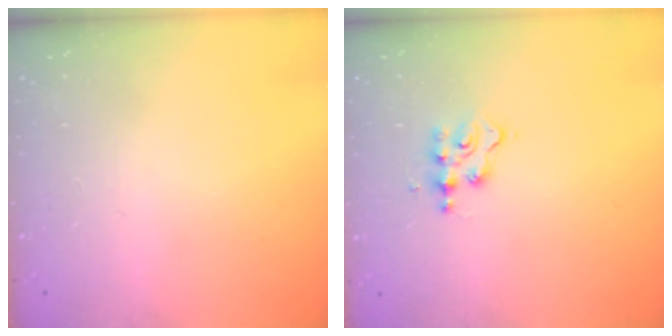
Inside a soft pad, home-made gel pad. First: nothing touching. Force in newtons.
{"total": 2.8, "press": 2.8, "slide": 0.3}